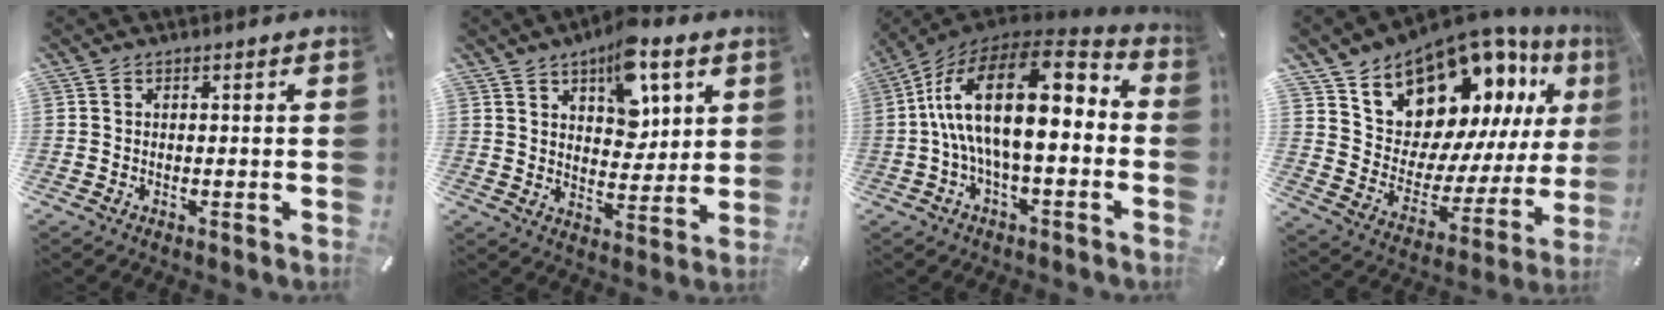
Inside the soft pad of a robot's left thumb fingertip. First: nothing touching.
{"total": 12.0, "force": [7.0, 6.8, 7.0], "torque": [-0.085, -0.031, 0.119]}
{"total": 20.3, "force": [1.2, 9.6, 17.8], "torque": [-0.331, -0.008, 0.019]}
{"total": 15.8, "force": [13.1, 7.7, 4.1], "torque": [-0.065, -0.128, 0.230]}